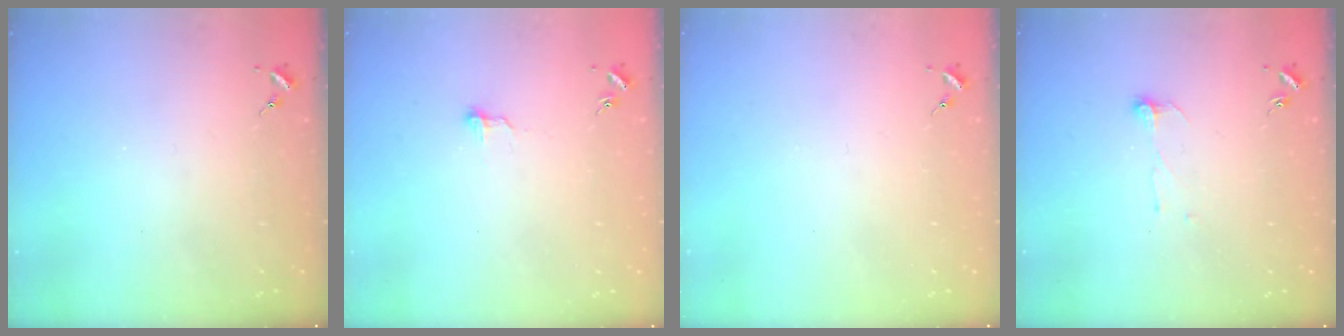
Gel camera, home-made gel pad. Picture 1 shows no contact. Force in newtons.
{"total": 5.6, "press": 5.5, "slide": 0.6}
{"total": 0.0}
{"total": 5.3, "press": 5.3, "slide": 0.6}